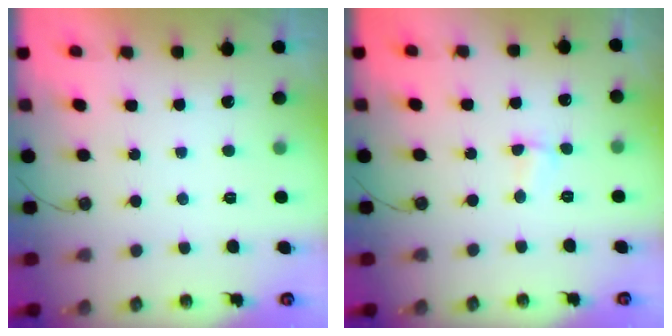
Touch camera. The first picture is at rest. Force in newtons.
{"total": 2.3, "press": 1.9, "slide": 1.4}